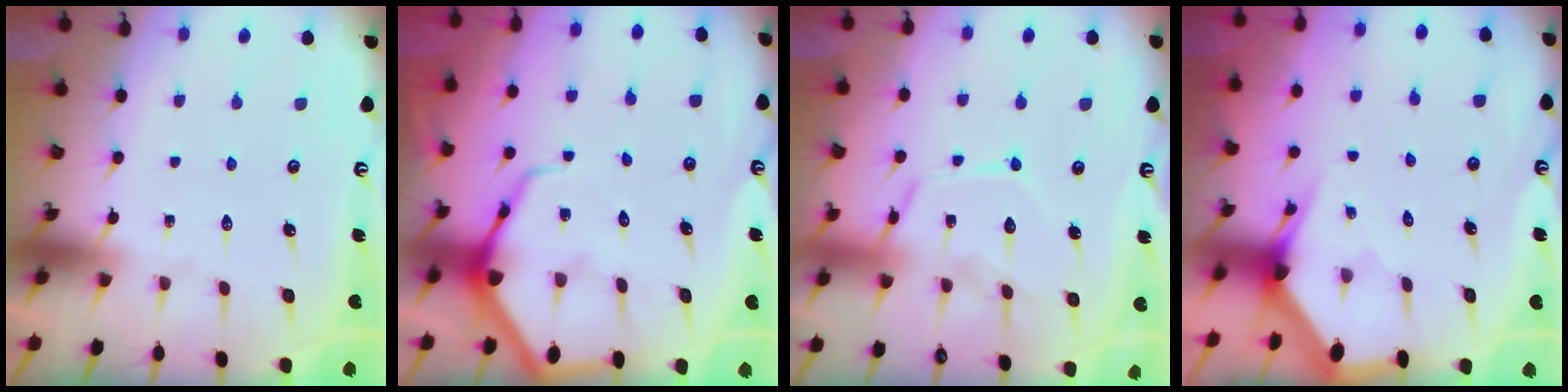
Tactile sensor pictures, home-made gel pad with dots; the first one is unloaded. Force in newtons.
{"total": 7.5, "press": 7.4, "slide": 0.9}
{"total": 12.9, "press": 12.8, "slide": 0.9}
{"total": 3.0, "press": 3.0, "slide": 0.2}